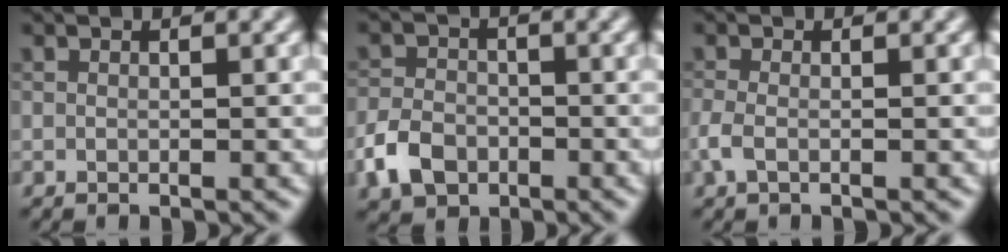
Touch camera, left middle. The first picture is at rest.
{"total": 3.8, "force": [-1.9, 2.8, 1.9], "torque": [-0.040, 0.001, -0.041]}
{"total": 1.6, "force": [-0.6, 0.7, 1.3], "torque": [-0.035, -0.001, -0.017]}